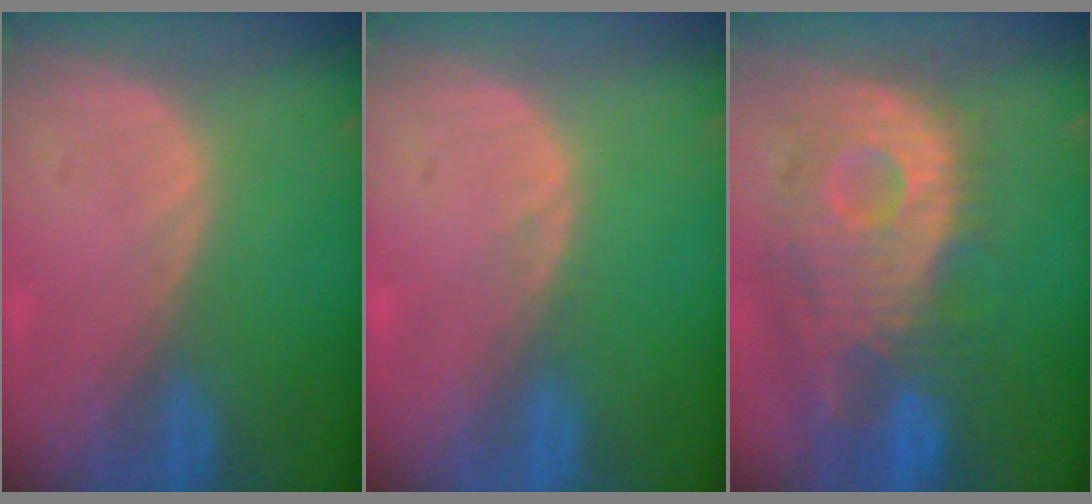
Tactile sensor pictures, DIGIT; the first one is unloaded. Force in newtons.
{"total": 0.6, "press": 0.6, "slide": 0.1}
{"total": 12.5, "press": 11.0, "slide": 5.9}